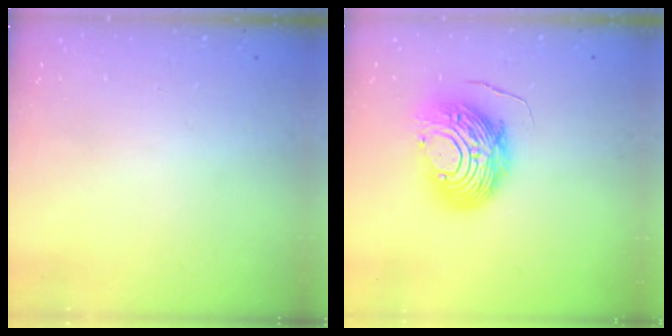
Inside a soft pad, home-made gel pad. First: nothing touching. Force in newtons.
{"total": 12.8, "press": 12.7, "slide": 1.1}